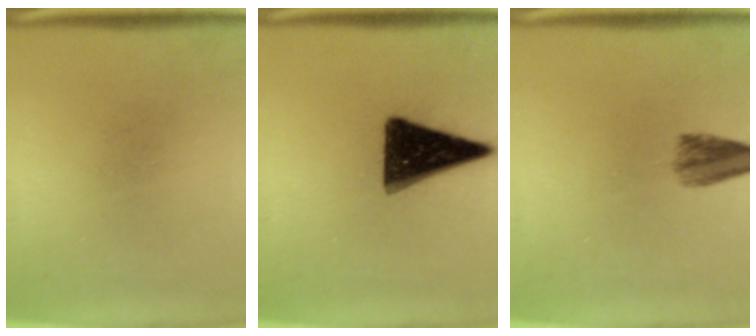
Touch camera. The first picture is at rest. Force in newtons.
{"total": 15.2}
{"total": 4.1}